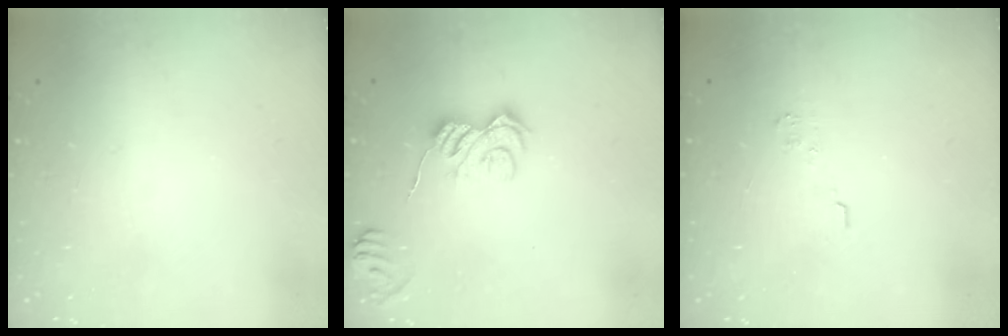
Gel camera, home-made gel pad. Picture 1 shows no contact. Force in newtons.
{"total": 8.2, "press": 8.2, "slide": 0.5}
{"total": 4.0, "press": 4.0, "slide": 0.5}